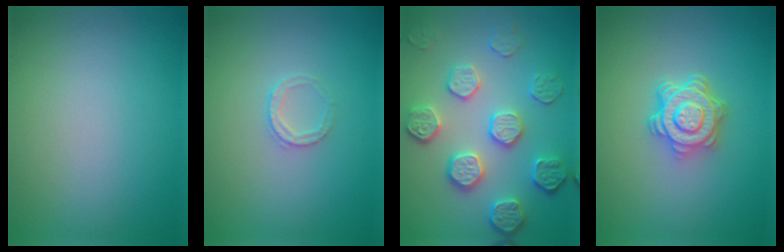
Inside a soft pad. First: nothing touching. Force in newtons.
{"total": 1.4, "press": 1.3, "slide": 0.2}
{"total": 5.0, "press": 4.3, "slide": 2.5}
{"total": 4.5, "press": 3.5, "slide": 2.9}